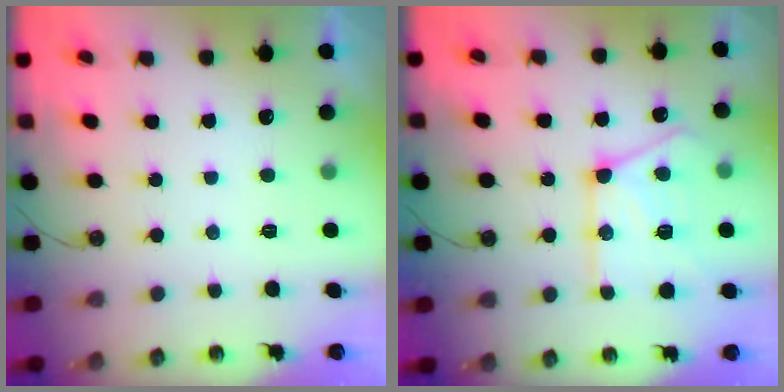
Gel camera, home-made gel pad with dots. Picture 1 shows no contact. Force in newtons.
{"total": 17.9, "press": 17.9, "slide": 1.3}